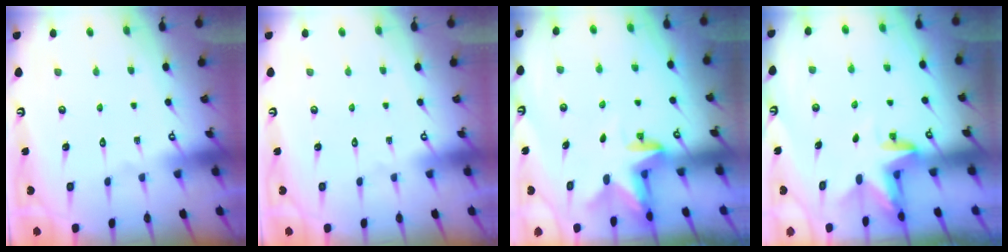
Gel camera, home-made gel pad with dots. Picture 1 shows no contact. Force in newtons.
{"total": 0.0}
{"total": 2.7, "press": 2.7, "slide": 0.5}
{"total": 3.4, "press": 3.4, "slide": 0.1}